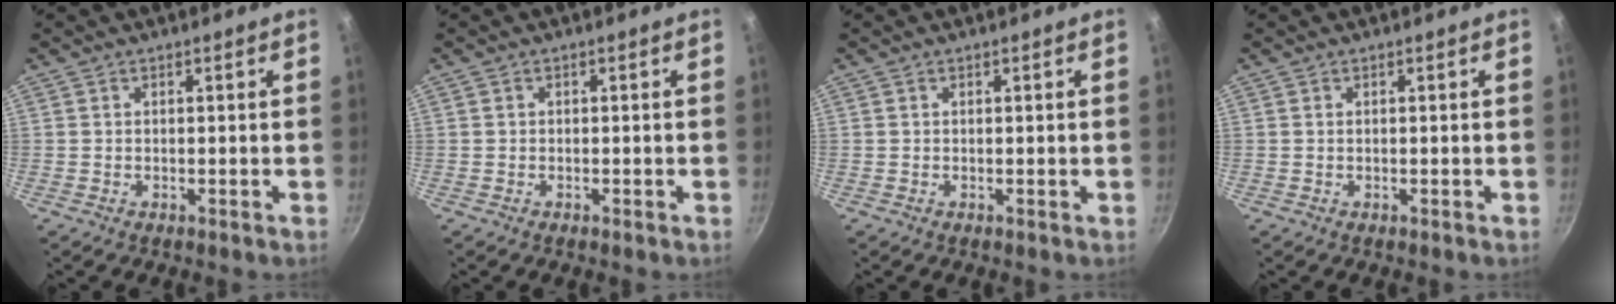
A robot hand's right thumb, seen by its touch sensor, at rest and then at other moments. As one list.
[{"total": 0.5, "force": [-0.3, 0.4, 0.2], "torque": [0.000, 0.002, -0.006]}, {"total": 0.0}, {"total": 0.0}]